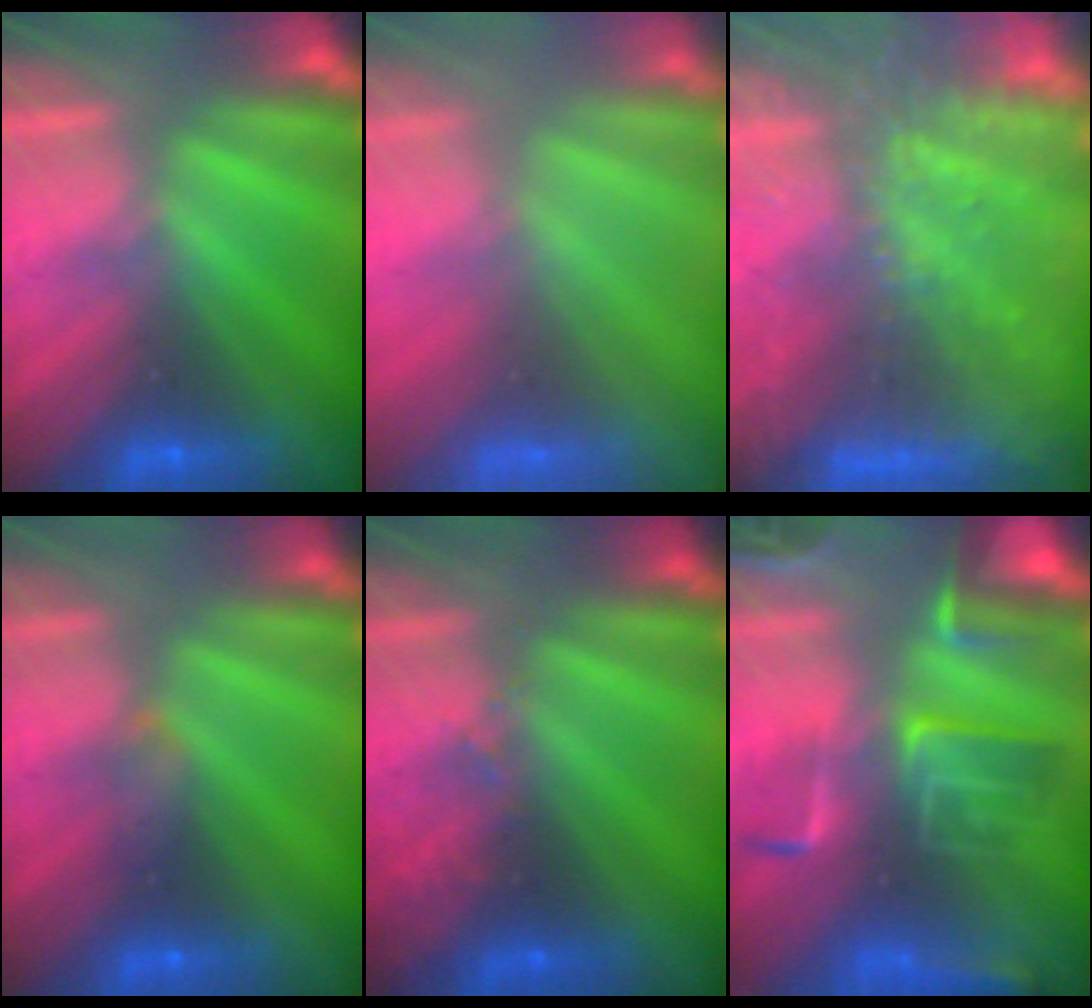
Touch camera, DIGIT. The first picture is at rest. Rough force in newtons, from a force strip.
{"total": 6.9}
{"total": 5.6}
{"total": 2.2}
{"total": 2.9}
{"total": 8.0}